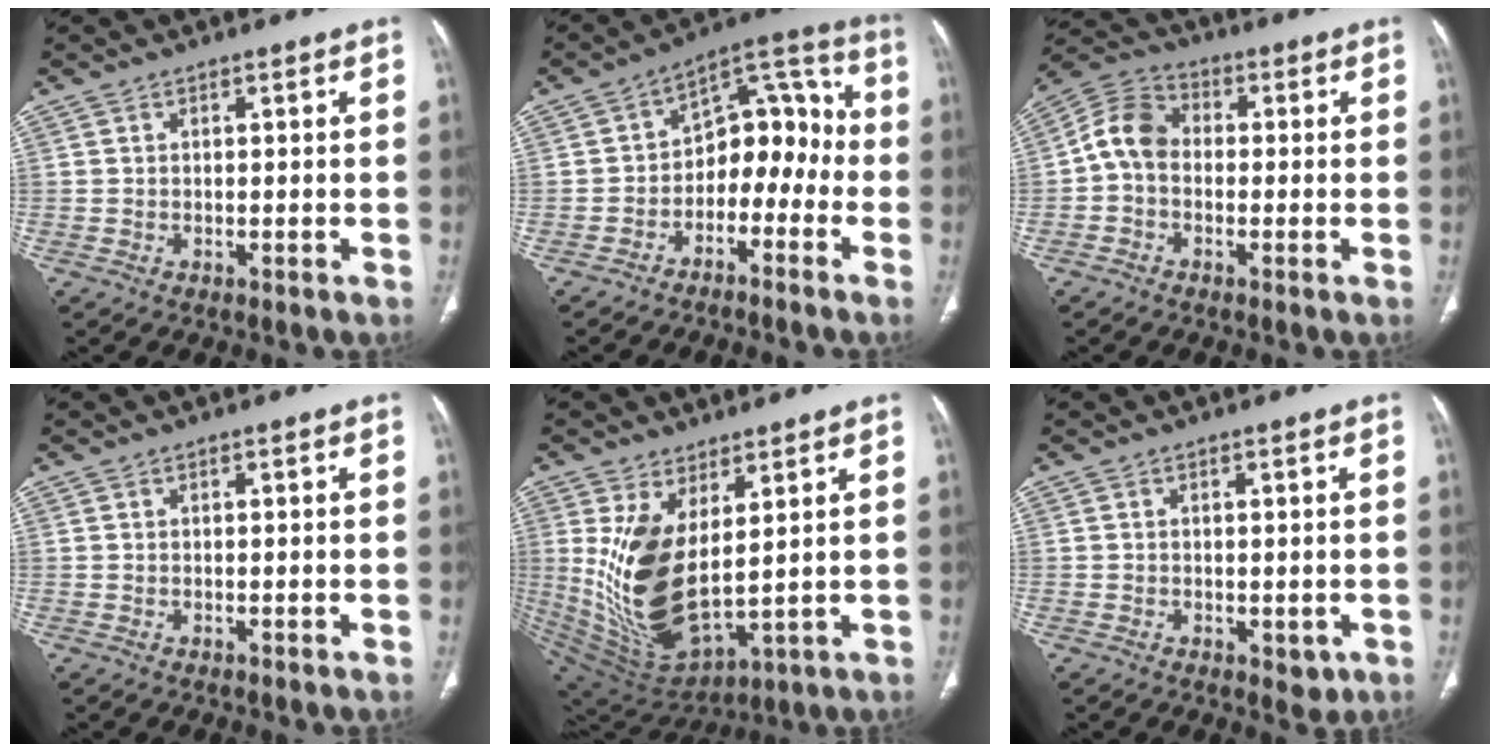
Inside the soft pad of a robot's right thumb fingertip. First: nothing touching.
{"total": 12.5, "force": [-4.0, 8.4, 8.4], "torque": [-0.078, 0.078, -0.071]}
{"total": 7.8, "force": [-0.6, 6.0, 5.0], "torque": [-0.084, 0.026, -0.028]}
{"total": 0.0}
{"total": 15.9, "force": [3.3, 7.8, 13.5], "torque": [-0.255, -0.034, 0.096]}
{"total": 2.6, "force": [-0.7, 1.6, 1.9], "torque": [-0.010, -0.002, -0.003]}